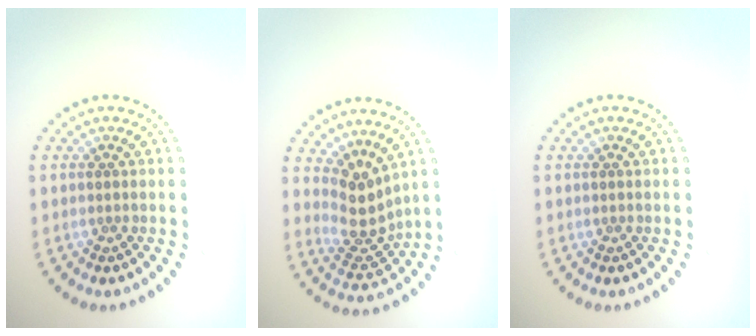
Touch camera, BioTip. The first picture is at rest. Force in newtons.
{"total": 3.4, "press": 2.6, "slide": 2.2}
{"total": 0.0}